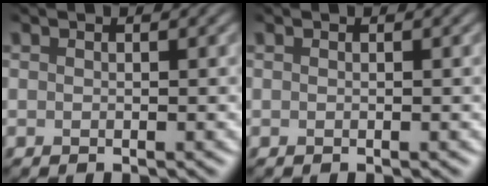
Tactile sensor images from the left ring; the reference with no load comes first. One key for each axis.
{"total": 0.0}